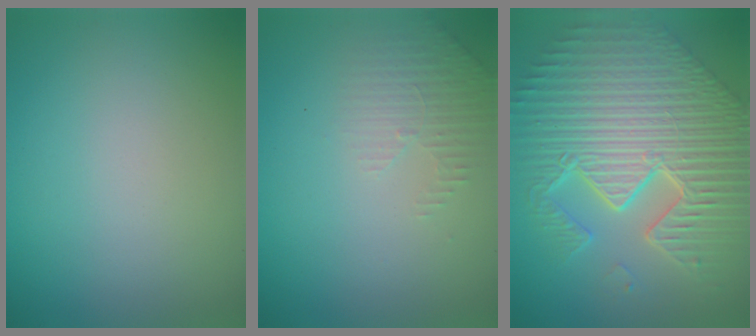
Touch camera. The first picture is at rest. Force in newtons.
{"total": 1.9, "press": 1.8, "slide": 0.6}
{"total": 11.7, "press": 7.5, "slide": 9.0}